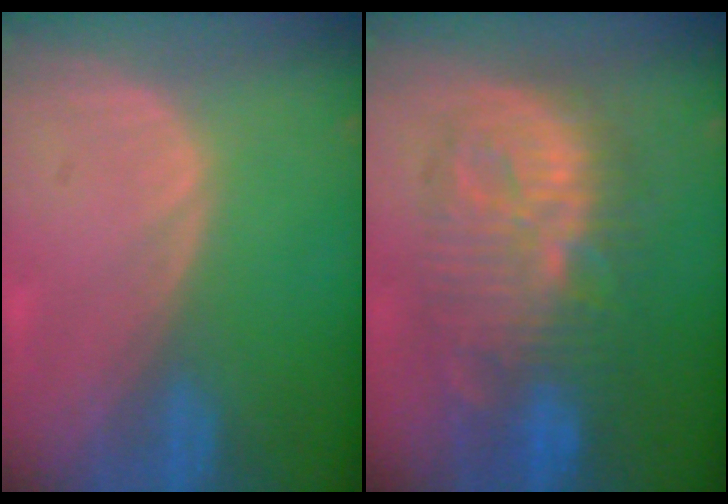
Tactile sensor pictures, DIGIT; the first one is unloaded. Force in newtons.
{"total": 11.1, "press": 11.1, "slide": 0.7}